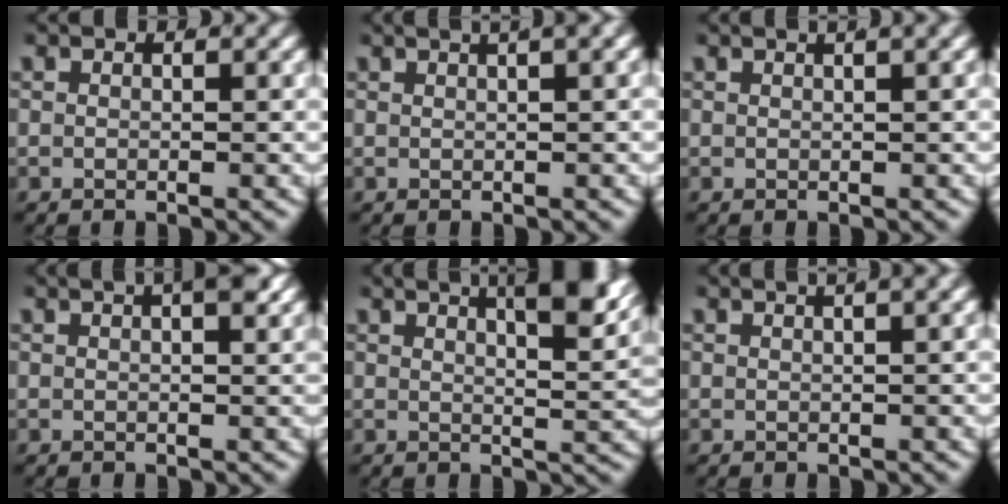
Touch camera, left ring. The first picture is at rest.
{"total": 4.4, "force": [2.6, 0.8, 3.5], "torque": [-0.027, 0.026, 0.035]}
{"total": 2.1, "force": [1.4, -0.1, 1.6], "torque": [-0.005, 0.018, 0.018]}
{"total": 3.5, "force": [1.8, 0.6, 2.9], "torque": [-0.031, 0.015, 0.024]}
{"total": 7.4, "force": [4.4, 1.8, 5.7], "torque": [-0.072, 0.002, 0.066]}
{"total": 3.4, "force": [2.1, 0.3, 2.6], "torque": [-0.016, 0.022, 0.028]}